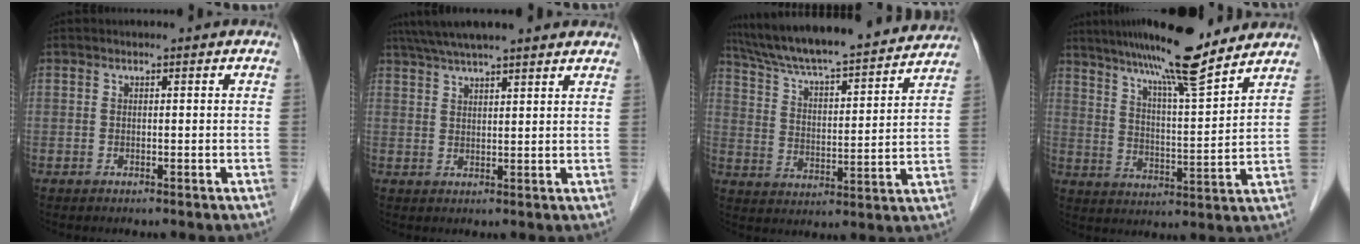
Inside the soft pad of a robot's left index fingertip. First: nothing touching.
{"total": 14.6, "force": [12.5, 1.8, 7.4], "torque": [-0.124, 0.051, 0.179]}
{"total": 23.7, "force": [21.7, 2.6, 9.4], "torque": [-0.160, -0.001, 0.312]}
{"total": 15.5, "force": [12.7, 0.8, 8.9], "torque": [-0.143, 0.011, 0.198]}